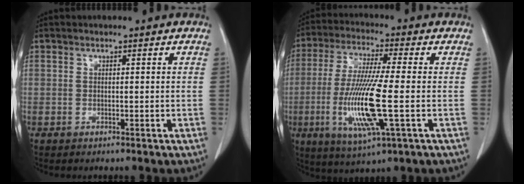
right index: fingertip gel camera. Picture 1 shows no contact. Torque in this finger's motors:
{"motor_torque": [2.14, 0.00, 0.94, 0.21]}